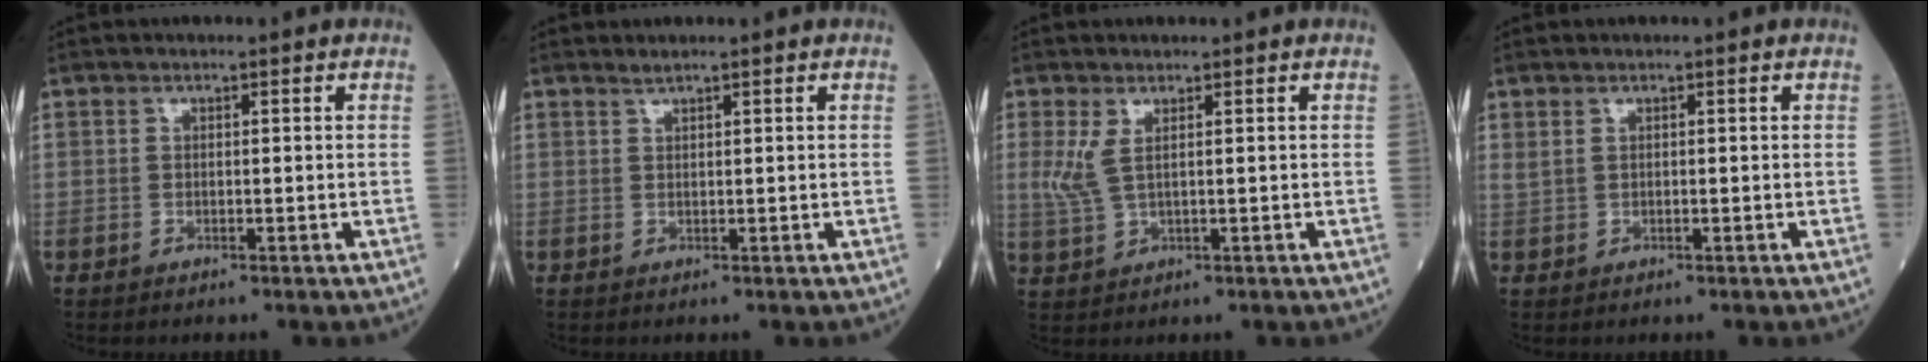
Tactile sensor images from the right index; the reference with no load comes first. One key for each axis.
{"total": 0.8, "fx": 0.7, "fy": -0.2, "fz": 0.1, "tx": -0.013, "ty": 0.001, "tz": 0.022}
{"total": 3.1, "fx": 1.0, "fy": 0.6, "fz": 2.8, "tx": -0.080, "ty": 0.000, "tz": 0.030}
{"total": 0.8, "fx": 0.5, "fy": 0.2, "fz": 0.6, "tx": -0.028, "ty": 0.010, "tz": 0.017}